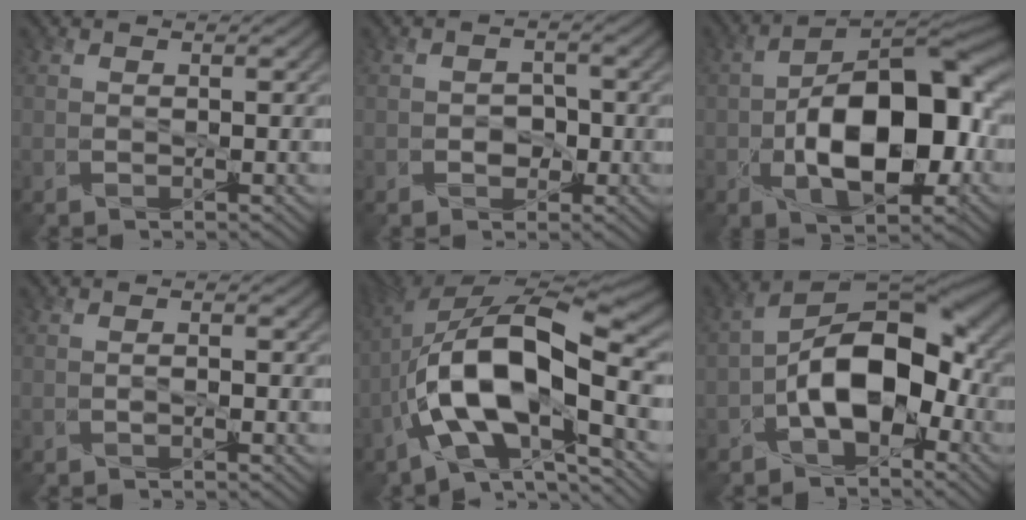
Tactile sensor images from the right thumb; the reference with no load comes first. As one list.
[{"total": 2.2, "force": [-0.9, 1.9, 0.8], "torque": [0.005, 0.010, -0.025]}, {"total": 14.4, "force": [-3.2, 7.2, 12.1], "torque": [-0.175, -0.006, -0.055]}, {"total": 0.7, "force": [-0.6, -0.1, 0.3], "torque": [0.011, 0.005, -0.008]}, {"total": 15.3, "force": [-4.7, 5.7, 13.4], "torque": [-0.232, 0.012, -0.085]}, {"total": 12.6, "force": [-3.4, 6.9, 9.9], "torque": [-0.151, 0.011, -0.069]}]